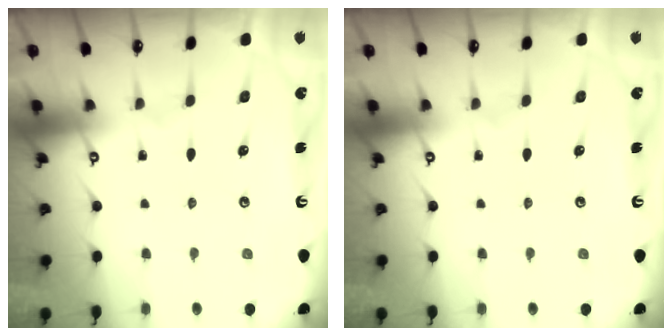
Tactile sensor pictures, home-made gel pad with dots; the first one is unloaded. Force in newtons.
{"total": 0.0}